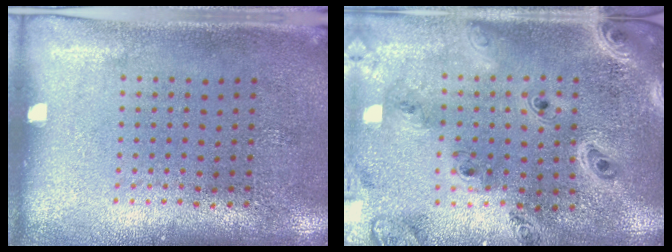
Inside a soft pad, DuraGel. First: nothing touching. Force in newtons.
{"total": 2.5, "press": 2.2, "slide": 1.2}